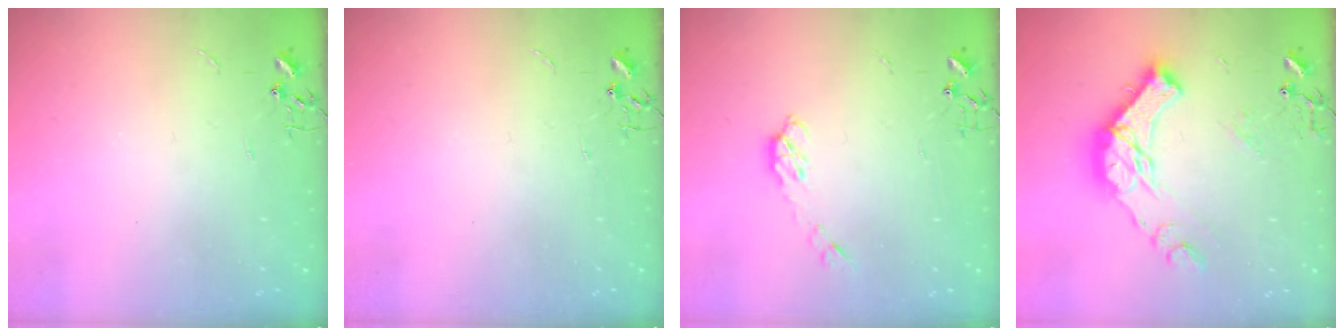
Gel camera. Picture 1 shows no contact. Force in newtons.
{"total": 0.0}
{"total": 5.1, "press": 5.1, "slide": 0.8}
{"total": 19.2, "press": 19.1, "slide": 1.5}